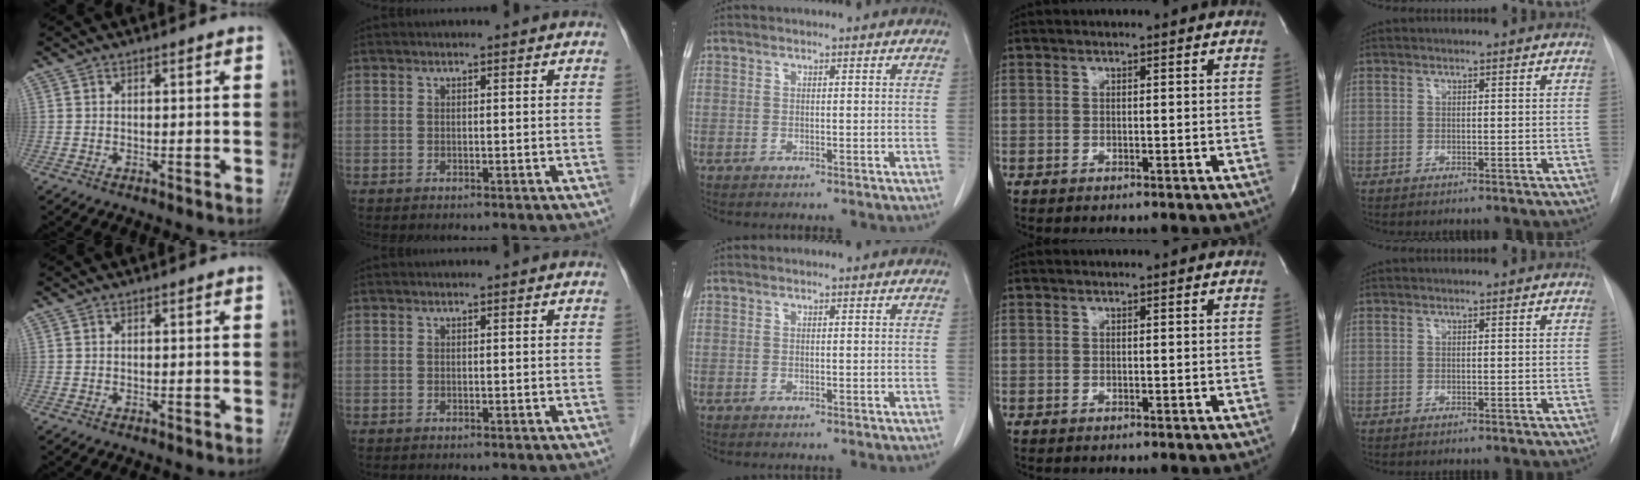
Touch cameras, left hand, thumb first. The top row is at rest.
{}